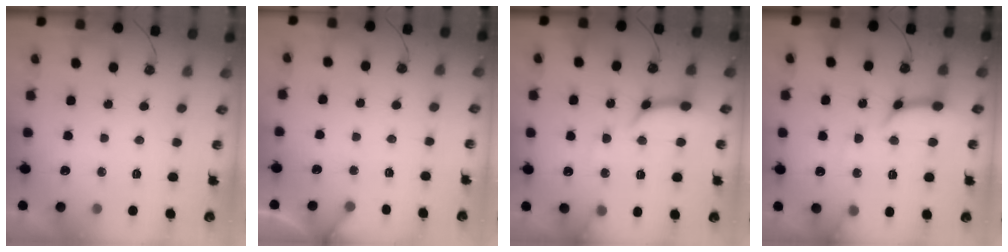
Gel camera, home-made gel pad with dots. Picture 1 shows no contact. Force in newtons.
{"total": 4.4, "press": 4.3, "slide": 0.3}
{"total": 12.4, "press": 12.4, "slide": 0.8}
{"total": 12.4, "press": 12.4, "slide": 0.8}